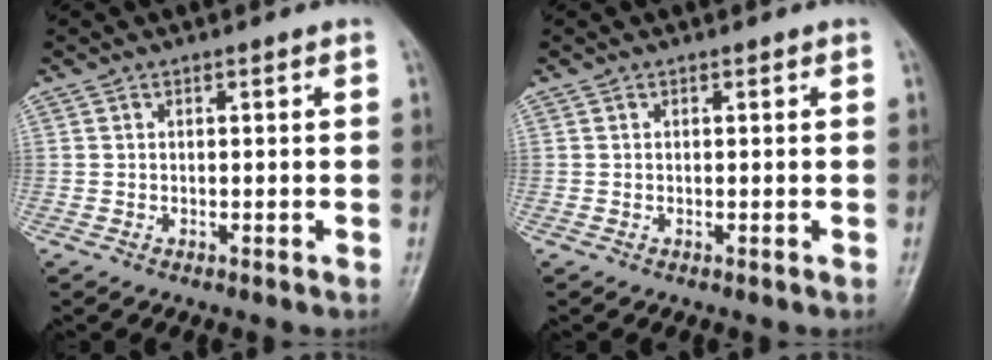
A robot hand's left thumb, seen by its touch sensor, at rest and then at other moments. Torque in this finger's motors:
{"motor_torque": [0.00, 0.00, 0.01, -0.01, 0.00]}